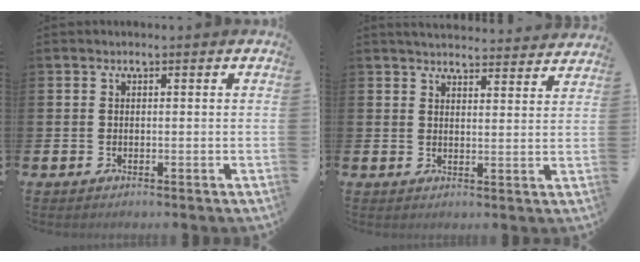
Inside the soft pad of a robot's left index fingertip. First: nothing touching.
{"total": 4.3, "force": [4.2, 0.3, 0.3], "torque": [-0.006, -0.030, 0.075]}